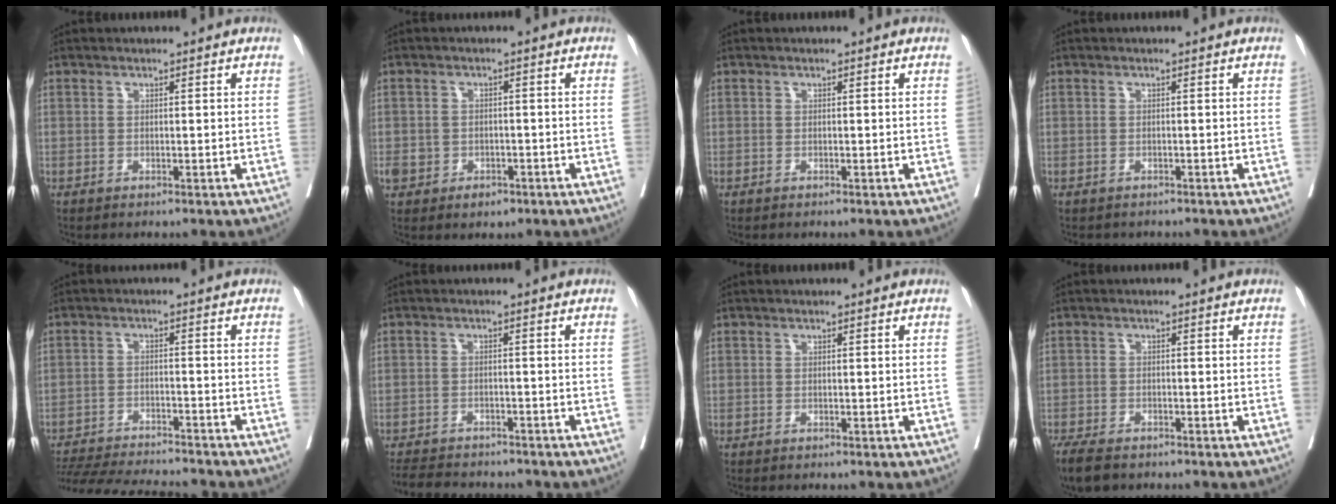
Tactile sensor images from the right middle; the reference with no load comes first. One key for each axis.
{"total": 4.1, "fx": -2.0, "fy": 3.2, "fz": 1.7, "tx": -0.019, "ty": 0.007, "tz": -0.021}
{"total": 0.0}
{"total": 2.2, "fx": -2.0, "fy": 1.0, "fz": 0.3, "tx": -0.009, "ty": -0.002, "tz": -0.028}
{"total": 17.4, "fx": -16.1, "fy": 1.8, "fz": 6.3, "tx": -0.132, "ty": -0.025, "tz": -0.234}
{"total": 10.2, "fx": -9.3, "fy": 2.7, "fz": 3.4, "tx": -0.067, "ty": -0.006, "tz": -0.127}
{"total": 0.0}
{"total": 6.3, "fx": -4.9, "fy": 2.4, "fz": 3.1, "tx": -0.056, "ty": -0.013, "tz": -0.079}